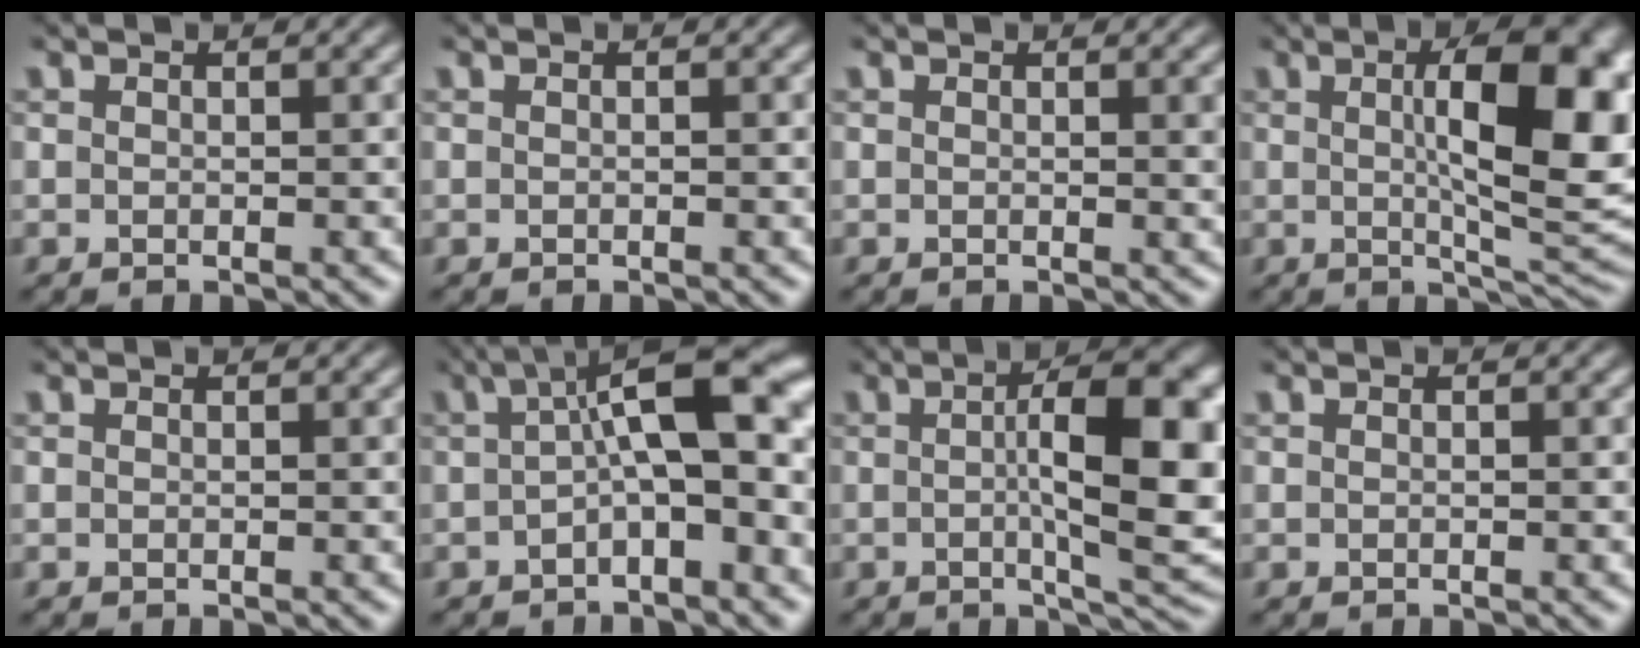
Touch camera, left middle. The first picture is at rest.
{"total": 0.0}
{"total": 1.2, "force": [0.3, 0.3, 1.2], "torque": [-0.012, 0.000, 0.003]}
{"total": 12.4, "force": [1.6, 3.7, 11.7], "torque": [-0.154, 0.005, 0.026]}
{"total": 0.0}
{"total": 8.3, "force": [0.0, 2.5, 7.9], "torque": [-0.111, 0.028, -0.013]}
{"total": 10.5, "force": [0.4, 2.7, 10.1], "torque": [-0.135, 0.002, 0.004]}
{"total": 0.0}